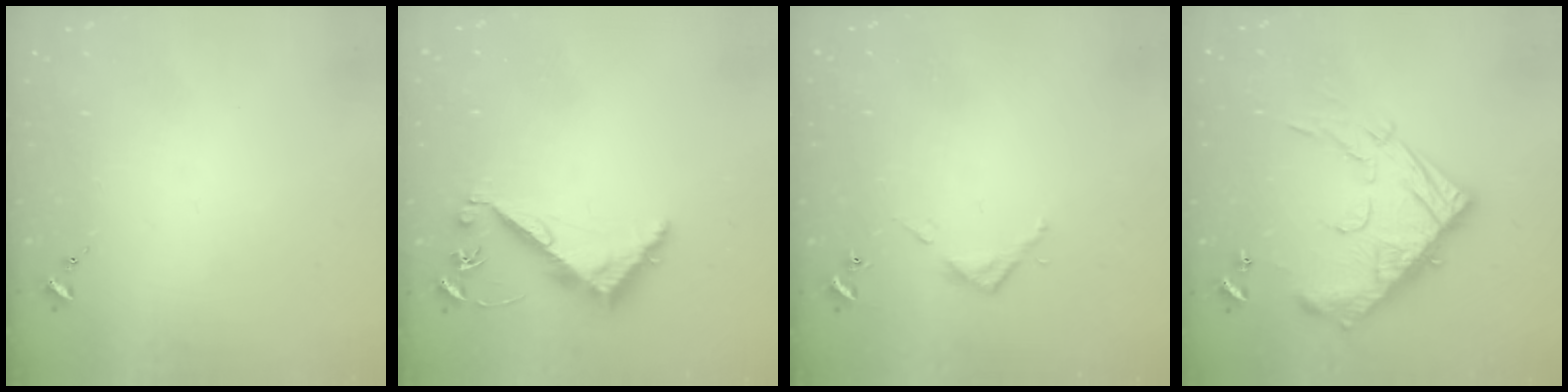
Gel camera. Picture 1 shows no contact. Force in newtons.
{"total": 6.7, "press": 6.6, "slide": 0.7}
{"total": 3.2, "press": 3.2, "slide": 0.2}
{"total": 19.3, "press": 19.2, "slide": 1.6}